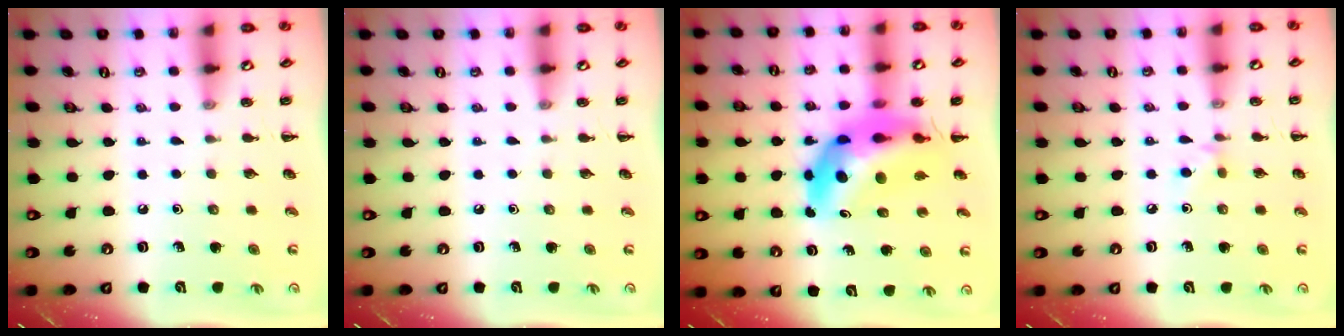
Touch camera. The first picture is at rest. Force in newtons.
{"total": 0.0}
{"total": 12.4, "press": 11.9, "slide": 3.4}
{"total": 4.6, "press": 4.3, "slide": 1.7}